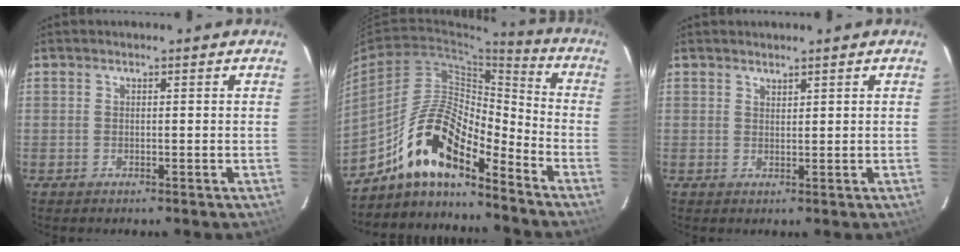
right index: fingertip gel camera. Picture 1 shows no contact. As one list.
[{"total": 14.7, "force": [-10.8, 4.2, 9.0], "torque": [-0.165, 0.017, -0.203]}, {"total": 0.9, "force": [0.9, 0.2, 0.1], "torque": [-0.002, 0.000, 0.018]}]